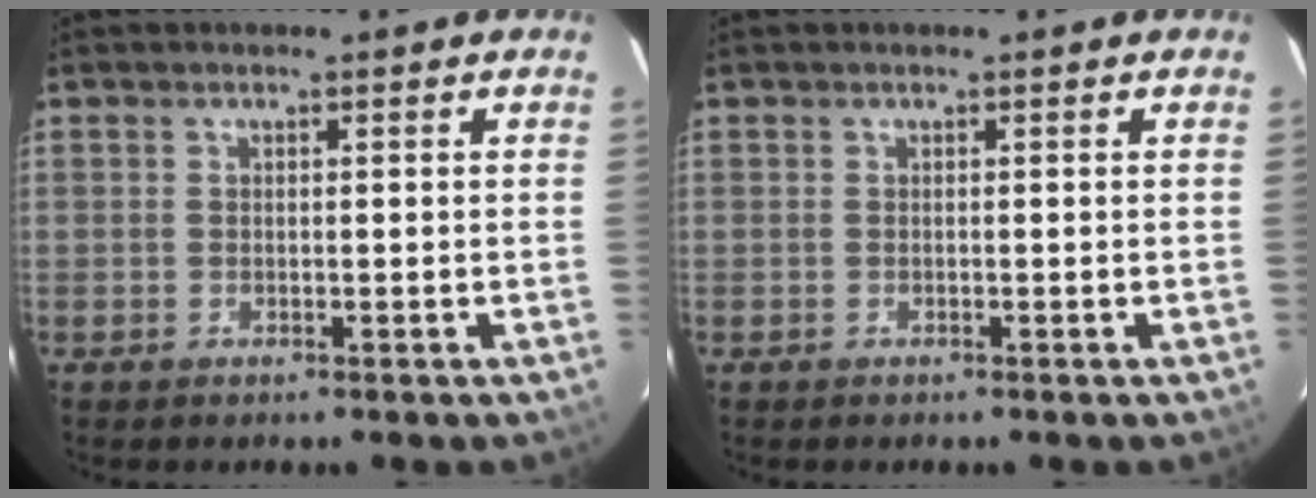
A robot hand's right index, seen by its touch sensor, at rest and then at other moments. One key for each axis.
{"total": 0.0}